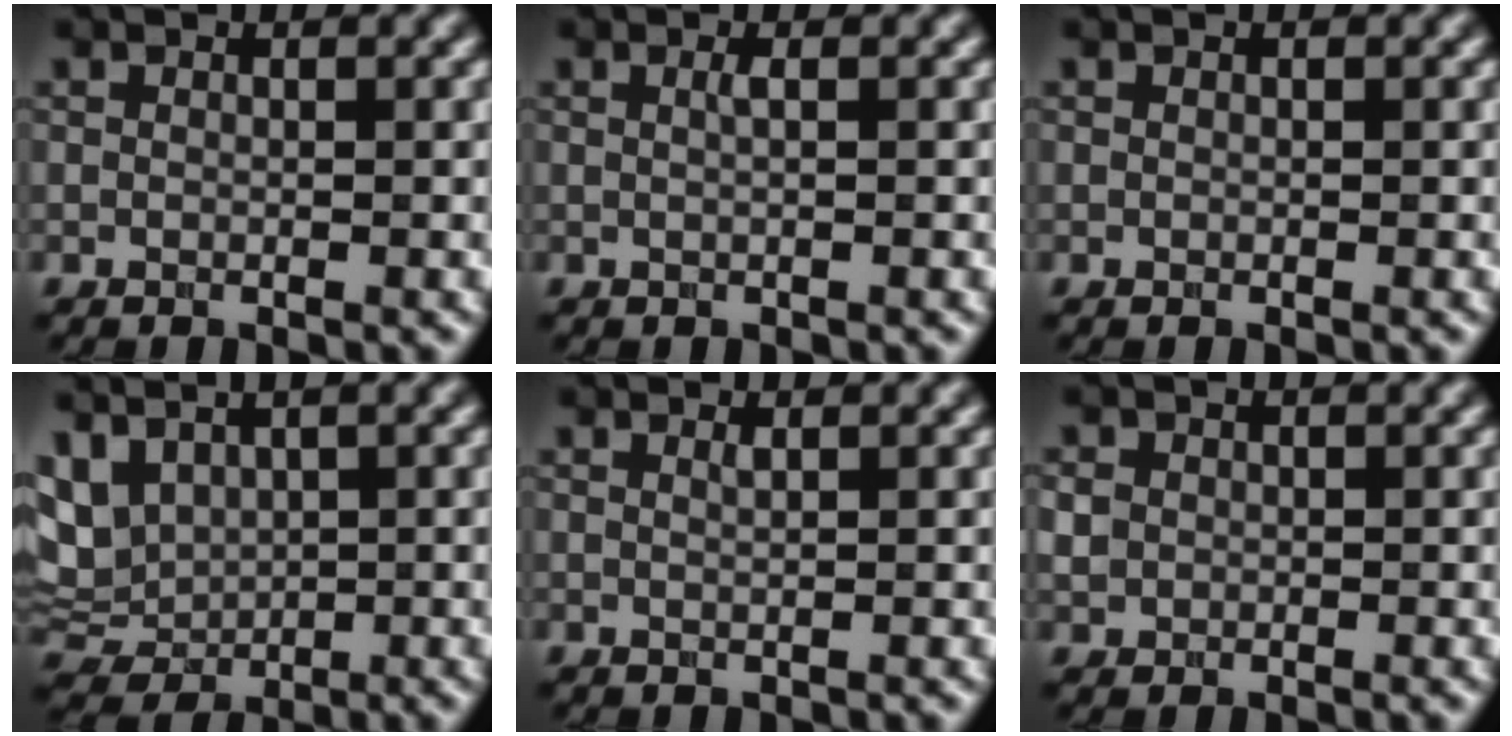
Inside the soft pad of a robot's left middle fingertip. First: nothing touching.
{"total": 0.9, "force": [0.0, 0.2, 0.9], "torque": [-0.013, 0.004, 0.000]}
{"total": 0.0}
{"total": 5.8, "force": [2.1, 3.7, 4.0], "torque": [-0.097, 0.002, 0.047]}
{"total": 0.6, "force": [0.2, 0.2, 0.5], "torque": [-0.004, -0.001, 0.005]}
{"total": 1.3, "force": [-0.1, 1.3, 0.4], "torque": [-0.005, -0.001, -0.001]}